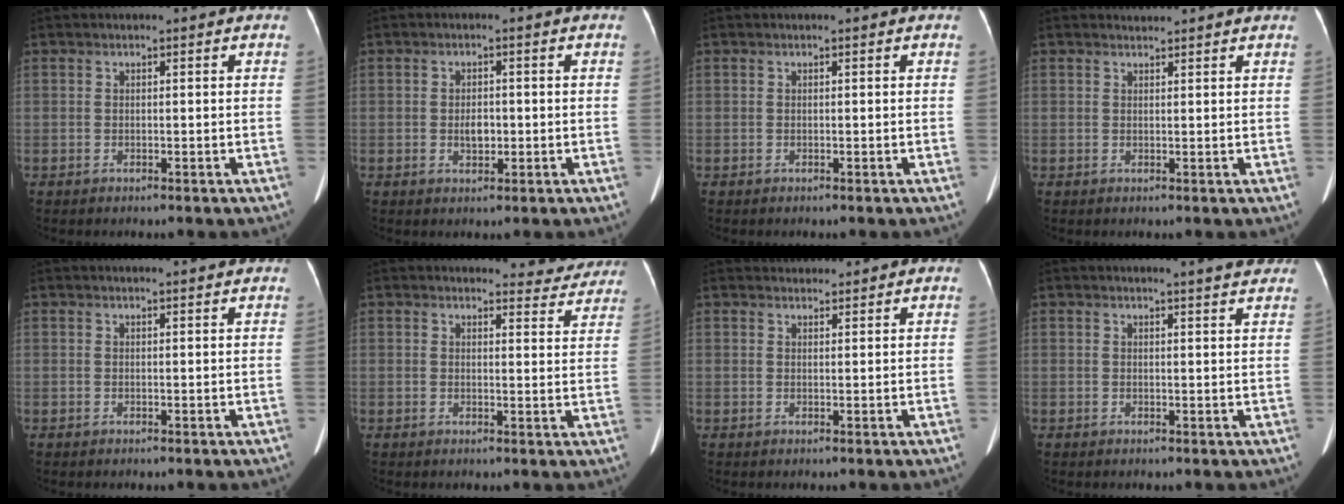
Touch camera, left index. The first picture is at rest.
{"total": 2.3, "force": [-0.4, 1.3, 1.8], "torque": [-0.030, 0.002, -0.003]}
{"total": 0.0}
{"total": 1.5, "force": [1.5, -0.1, -0.2], "torque": [-0.008, 0.007, 0.024]}
{"total": 2.4, "force": [2.3, -0.2, 0.5], "torque": [-0.007, 0.008, 0.025]}
{"total": 6.0, "force": [5.9, 1.2, -0.3], "torque": [0.018, -0.021, 0.048]}
{"total": 2.2, "force": [2.2, 0.3, -0.2], "torque": [0.000, 0.017, 0.039]}
{"total": 4.2, "force": [4.0, 0.1, 1.4], "torque": [-0.021, -0.005, 0.033]}